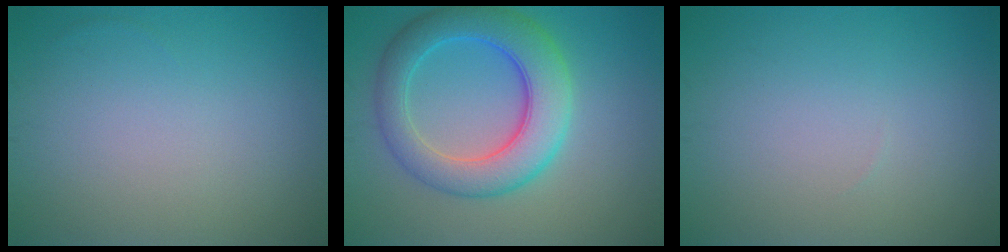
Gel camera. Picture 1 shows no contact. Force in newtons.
{"total": 7.2, "press": 7.2, "slide": 0.2}
{"total": 0.0}